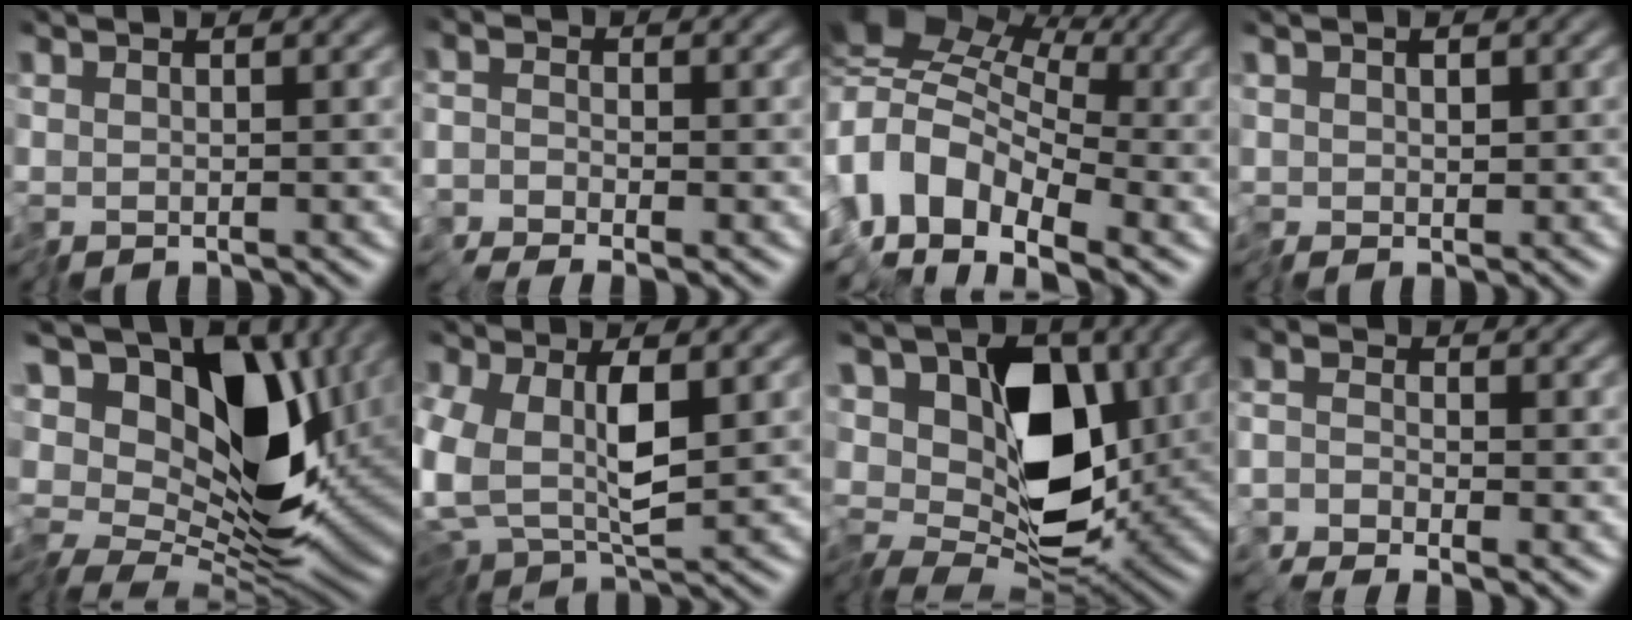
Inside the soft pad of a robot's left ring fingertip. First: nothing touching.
{"total": 1.0, "force": [-1.0, 0.0, -0.1], "torque": [0.002, -0.002, -0.027]}
{"total": 7.2, "force": [-2.5, 4.9, 4.6], "torque": [-0.071, 0.020, -0.068]}
{"total": 1.1, "force": [0.4, 0.9, 0.6], "torque": [-0.015, 0.003, 0.002]}
{"total": 13.7, "force": [3.2, 8.1, 10.6], "torque": [-0.174, 0.008, 0.050]}
{"total": 6.8, "force": [0.1, 3.5, 5.8], "torque": [-0.126, -0.008, 0.003]}
{"total": 10.2, "force": [1.0, 6.2, 8.0], "torque": [-0.115, -0.002, 0.010]}
{"total": 1.2, "force": [-1.2, 0.1, 0.1], "torque": [-0.002, 0.000, -0.034]}